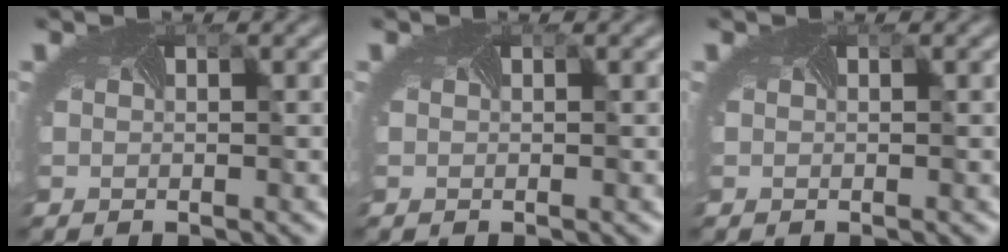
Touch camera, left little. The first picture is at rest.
{"total": 0.0}
{"total": 0.0}